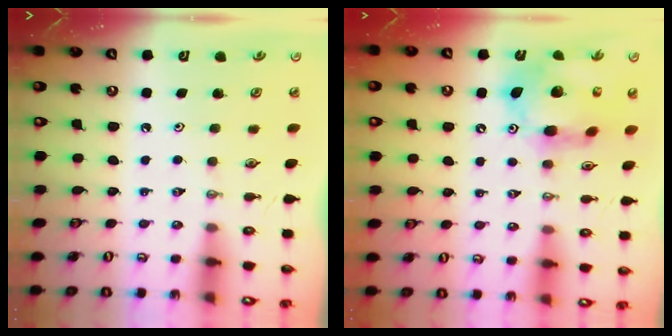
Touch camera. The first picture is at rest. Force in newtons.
{"total": 15.2, "press": 15.1, "slide": 1.5}